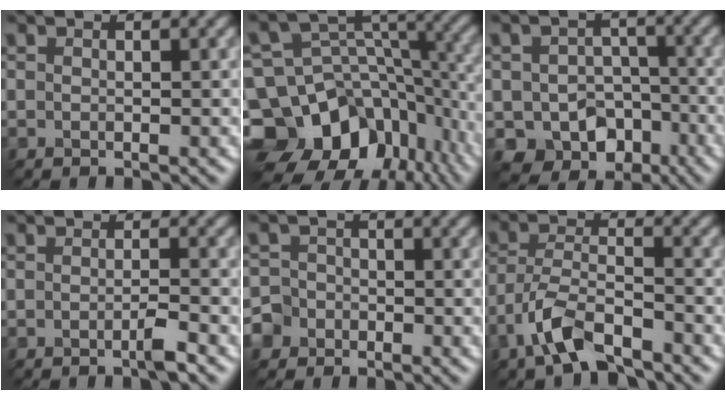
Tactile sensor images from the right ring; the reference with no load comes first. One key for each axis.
{"total": 14.0, "fx": -8.6, "fy": 9.7, "fz": 5.4, "tx": -0.154, "ty": 0.019, "tz": -0.114}
{"total": 5.6, "fx": -3.5, "fy": 4.2, "fz": 1.2, "tx": -0.015, "ty": -0.002, "tz": -0.028}
{"total": 1.5, "fx": -1.3, "fy": -0.5, "fz": 0.7, "tx": -0.020, "ty": 0.002, "tz": -0.015}
{"total": 2.9, "fx": -2.3, "fy": 1.5, "fz": -0.9, "tx": 0.011, "ty": 0.001, "tz": -0.033}
{"total": 4.4, "fx": -3.8, "fy": 0.8, "fz": 1.9, "tx": -0.059, "ty": 0.007, "tz": -0.064}